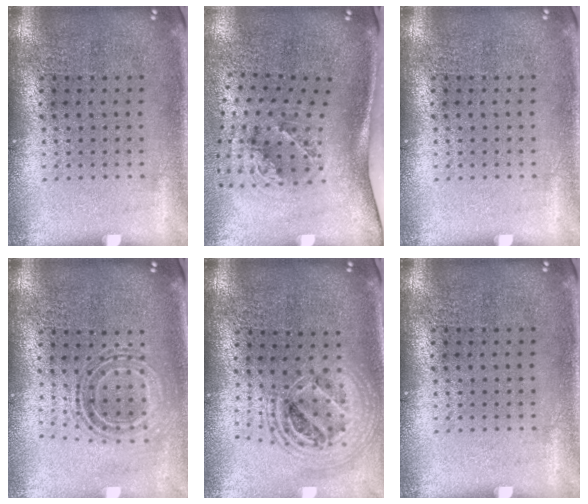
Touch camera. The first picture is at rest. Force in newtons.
{"total": 1.9, "press": 1.3, "slide": 1.4}
{"total": 0.0}
{"total": 0.8, "press": 0.8, "slide": 0.3}
{"total": 2.1, "press": 1.7, "slide": 1.3}
{"total": 0.0}